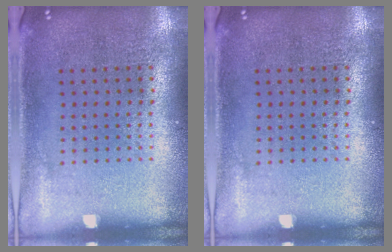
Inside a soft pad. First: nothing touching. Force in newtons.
{"total": 0.0}